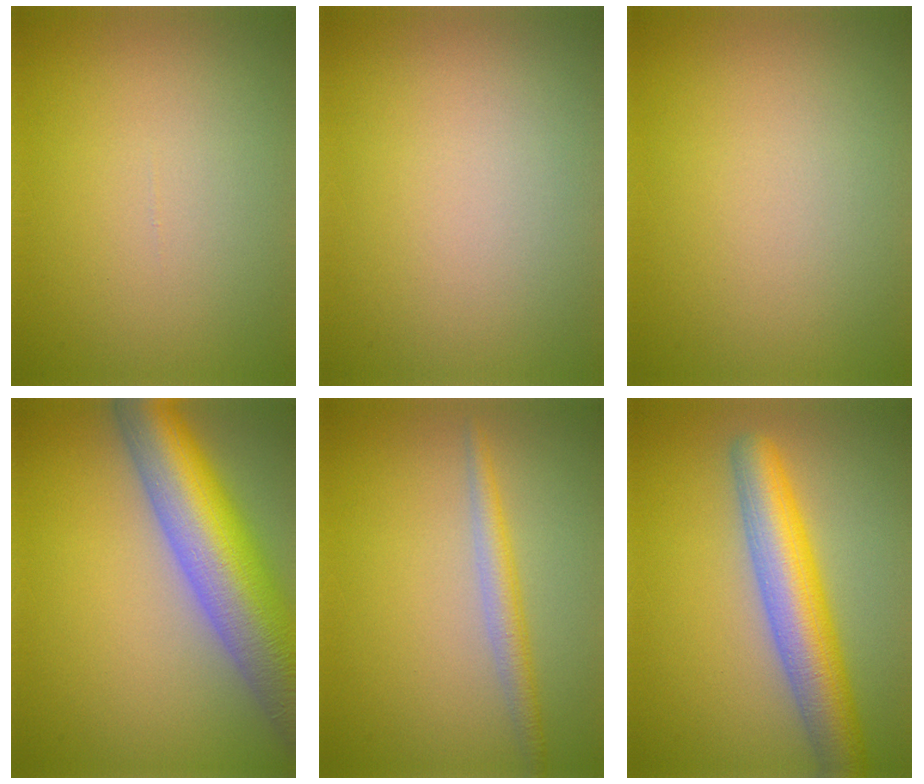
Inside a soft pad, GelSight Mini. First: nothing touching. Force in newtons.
{"total": 0.0}
{"total": 0.0}
{"total": 12.6, "press": 12.6, "slide": 0.5}
{"total": 2.3, "press": 2.3, "slide": 0.1}
{"total": 7.1, "press": 7.1, "slide": 0.2}